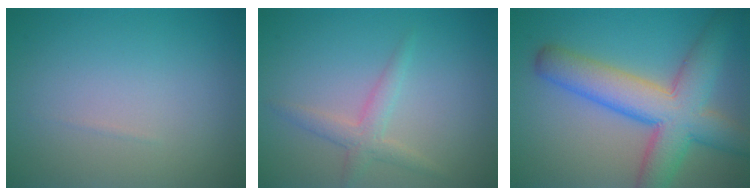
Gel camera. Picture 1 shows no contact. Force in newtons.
{"total": 2.2, "press": 2.1, "slide": 0.1}
{"total": 8.6, "press": 8.6, "slide": 0.3}